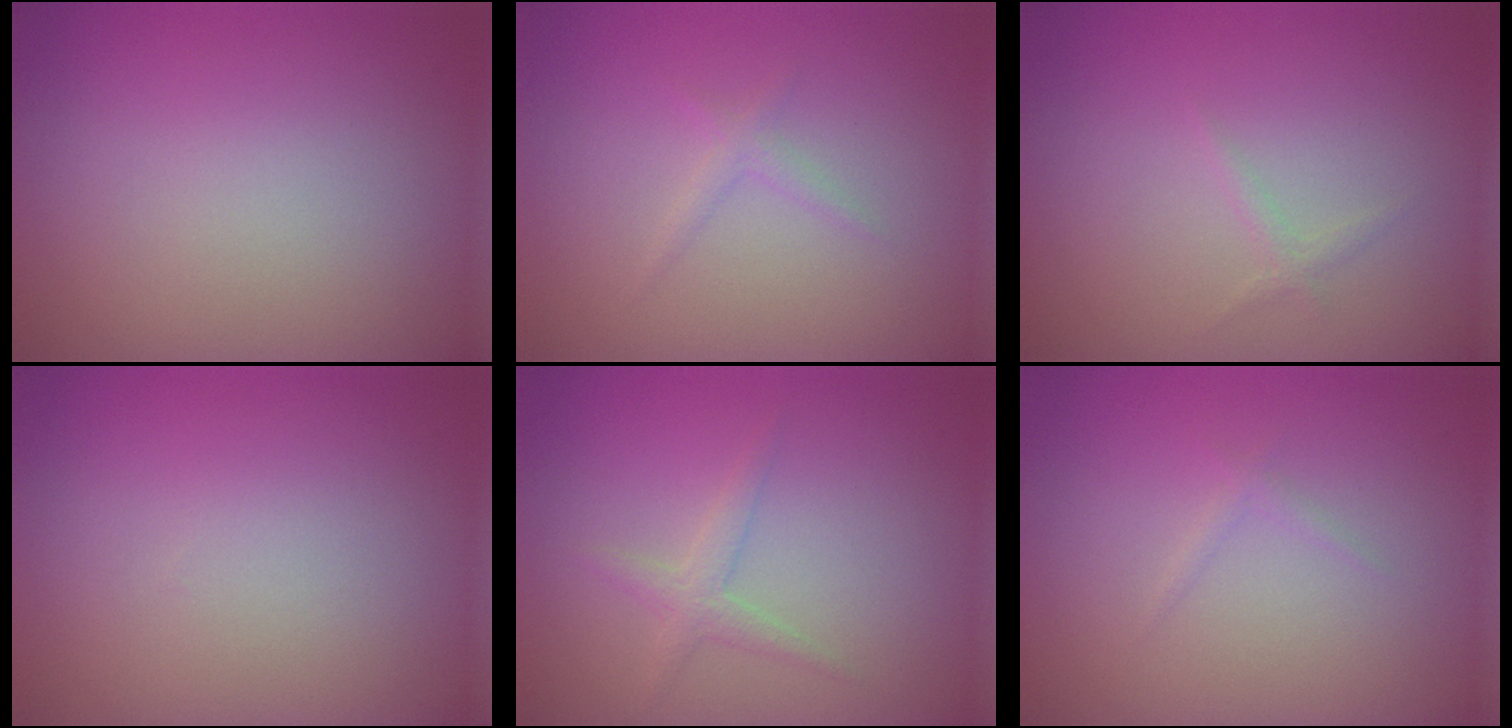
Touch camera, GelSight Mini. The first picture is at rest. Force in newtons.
{"total": 0.9, "press": 0.9, "slide": 0.0}
{"total": 0.7, "press": 0.7, "slide": 0.0}
{"total": 0.0}
{"total": 1.6, "press": 1.6, "slide": 0.0}
{"total": 0.6, "press": 0.6, "slide": 0.0}